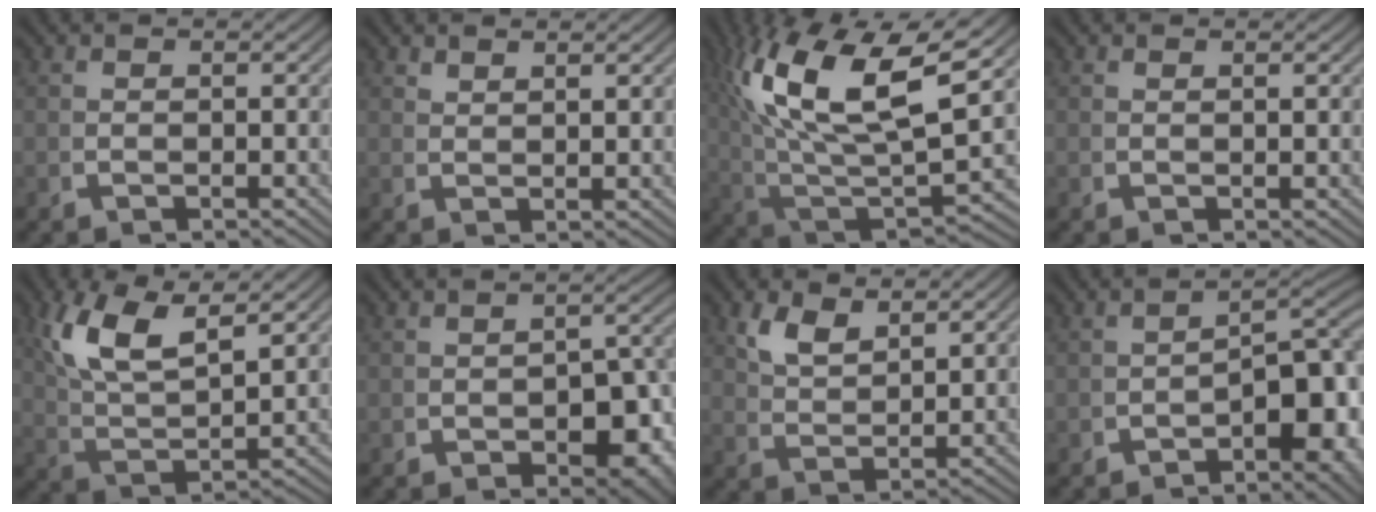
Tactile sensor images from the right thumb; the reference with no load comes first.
{"total": 1.8, "force": [1.7, -0.3, 0.3], "torque": [-0.001, 0.005, 0.038]}
{"total": 14.3, "force": [1.6, 8.2, 11.6], "torque": [-0.245, -0.047, 0.060]}
{"total": 0.6, "force": [0.4, -0.1, 0.4], "torque": [-0.006, 0.001, 0.010]}
{"total": 9.2, "force": [3.2, 5.3, 6.8], "torque": [-0.159, -0.017, 0.065]}
{"total": 5.5, "force": [-1.4, 3.1, 4.3], "torque": [-0.052, -0.019, -0.008]}
{"total": 3.7, "force": [3.0, 0.9, 2.0], "torque": [-0.043, -0.002, 0.070]}
{"total": 7.7, "force": [-2.3, 3.7, 6.4], "torque": [-0.080, -0.024, -0.023]}